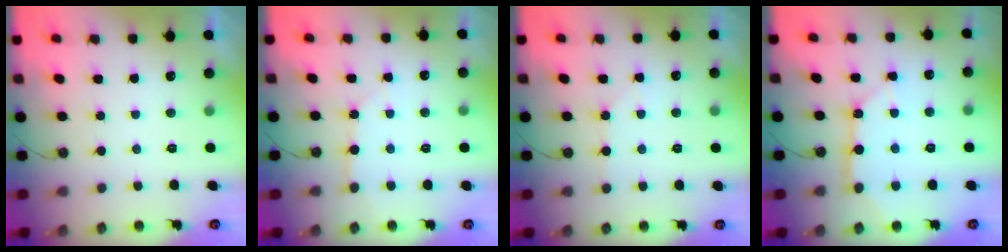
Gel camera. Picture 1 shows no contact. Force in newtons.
{"total": 3.3, "press": 3.3, "slide": 0.4}
{"total": 5.4, "press": 5.4, "slide": 1.0}
{"total": 11.0, "press": 10.9, "slide": 1.0}